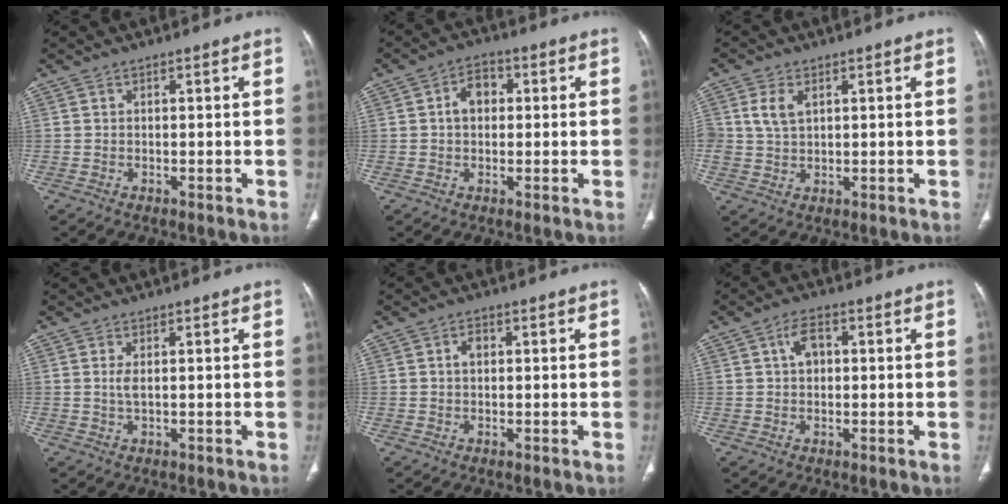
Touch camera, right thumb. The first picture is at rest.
{"total": 5.3, "force": [0.7, 3.9, 3.5], "torque": [-0.039, 0.014, 0.003]}
{"total": 4.5, "force": [1.6, 2.8, 3.1], "torque": [-0.058, -0.001, 0.036]}
{"total": 1.5, "force": [0.2, 0.4, 1.4], "torque": [-0.037, -0.002, 0.007]}
{"total": 2.2, "force": [0.4, 1.6, 1.5], "torque": [-0.018, 0.007, 0.004]}
{"total": 4.1, "force": [0.9, 2.7, 3.0], "torque": [-0.046, 0.010, 0.011]}